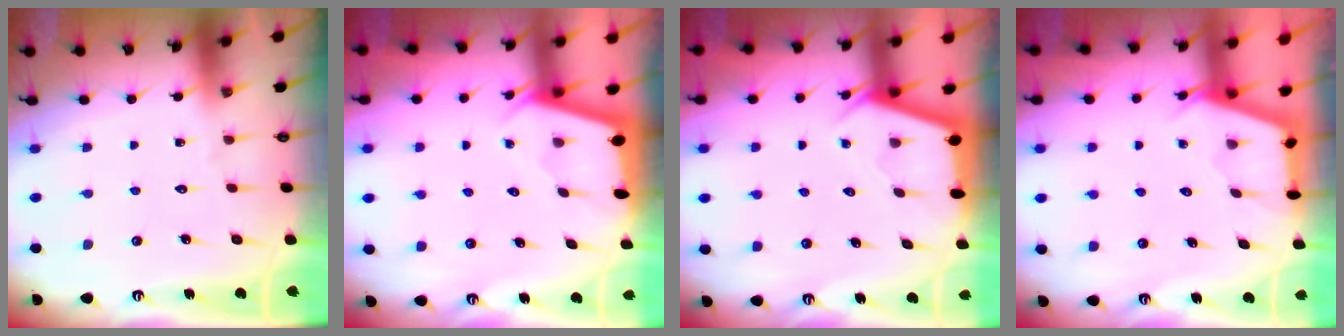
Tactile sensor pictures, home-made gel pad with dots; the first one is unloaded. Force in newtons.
{"total": 2.2, "press": 2.2, "slide": 0.1}
{"total": 2.9, "press": 2.9, "slide": 0.3}
{"total": 2.7, "press": 2.7, "slide": 0.4}